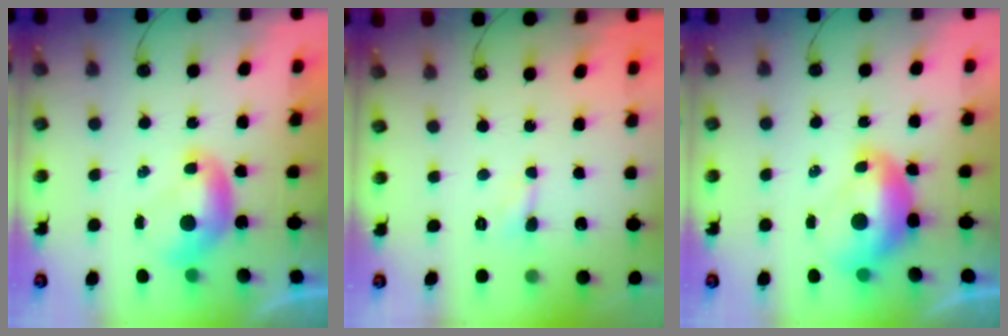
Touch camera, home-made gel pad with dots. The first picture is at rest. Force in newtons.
{"total": 2.3, "press": 2.2, "slide": 0.6}
{"total": 2.6, "press": 2.5, "slide": 0.7}